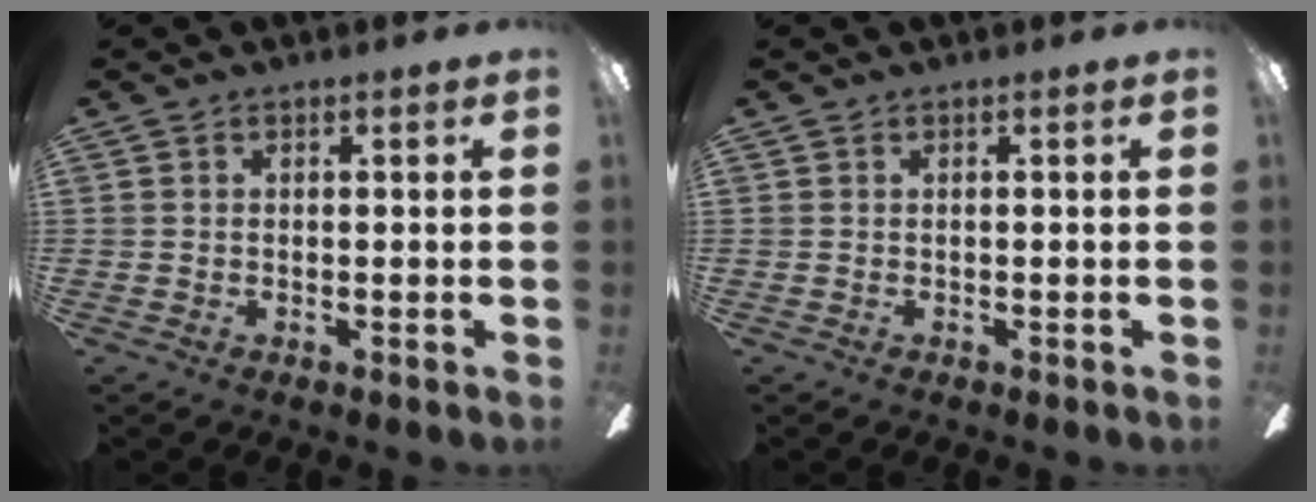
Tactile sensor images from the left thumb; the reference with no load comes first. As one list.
[{"total": 0.0}]